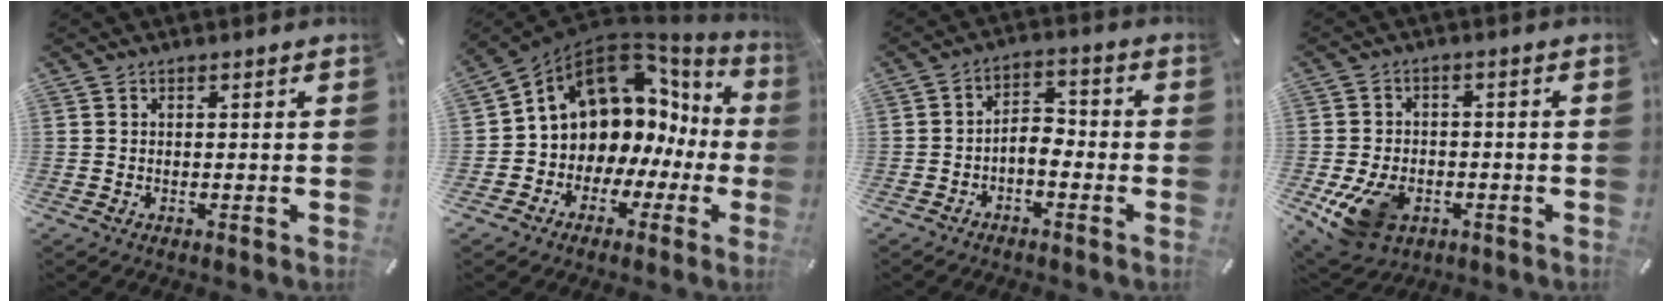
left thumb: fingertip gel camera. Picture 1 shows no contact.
{"total": 10.4, "force": [4.8, 8.3, 4.1], "torque": [-0.083, -0.053, 0.090]}
{"total": 4.9, "force": [-2.7, 2.9, 2.9], "torque": [-0.056, 0.017, -0.053]}
{"total": 11.3, "force": [-4.5, 8.1, 6.4], "torque": [-0.138, 0.016, -0.079]}